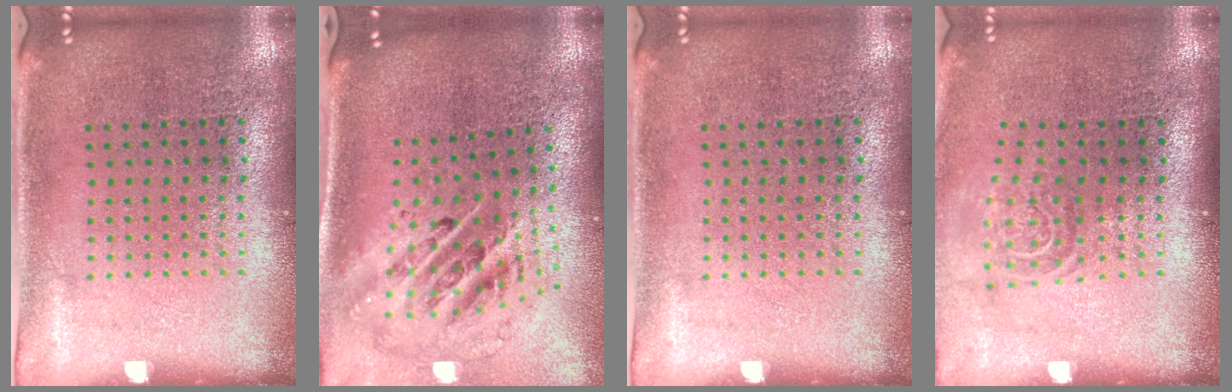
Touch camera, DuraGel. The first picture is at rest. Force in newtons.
{"total": 2.5, "press": 1.7, "slide": 1.8}
{"total": 0.0}
{"total": 1.6, "press": 1.1, "slide": 1.1}